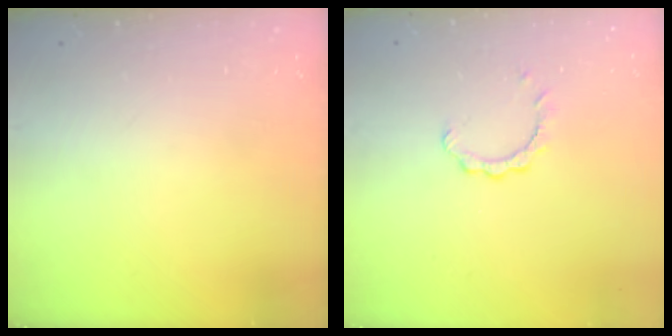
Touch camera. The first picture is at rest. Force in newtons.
{"total": 2.9, "press": 2.9, "slide": 0.3}